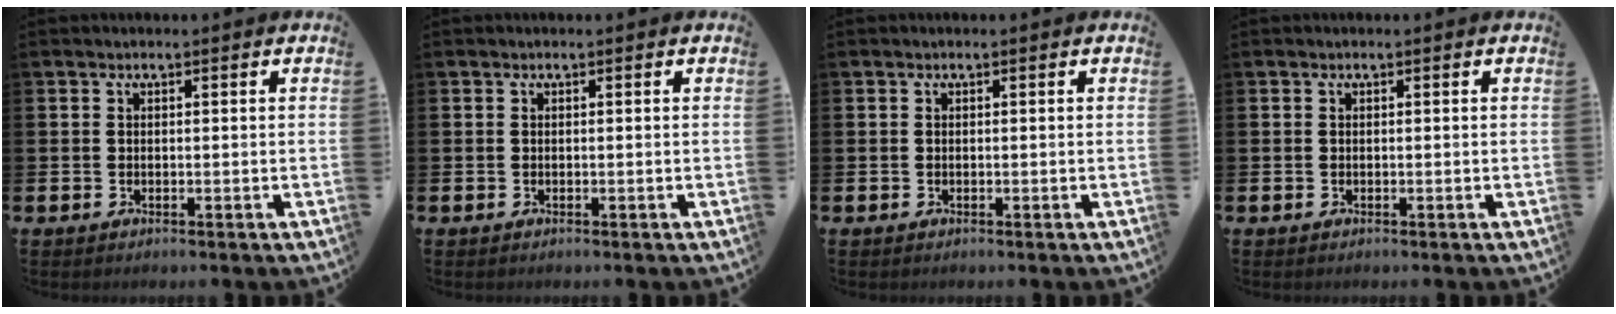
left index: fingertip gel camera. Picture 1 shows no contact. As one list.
[{"total": 0.0}, {"total": 0.0}, {"total": 0.0}]